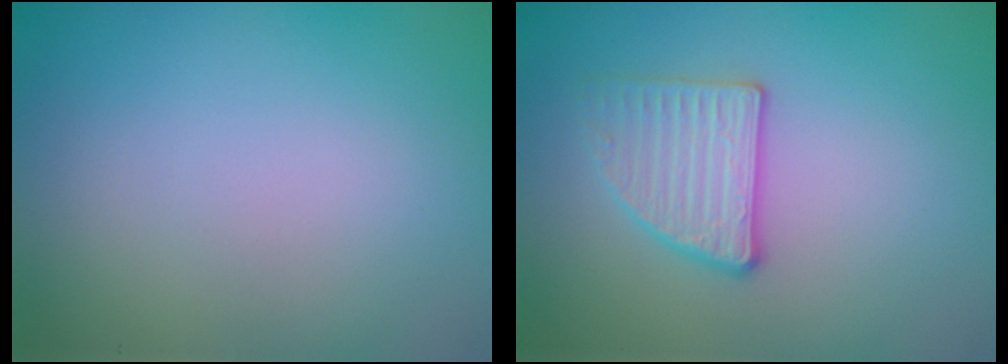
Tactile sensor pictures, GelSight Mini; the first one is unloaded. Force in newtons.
{"total": 2.7, "press": 2.6, "slide": 0.8}